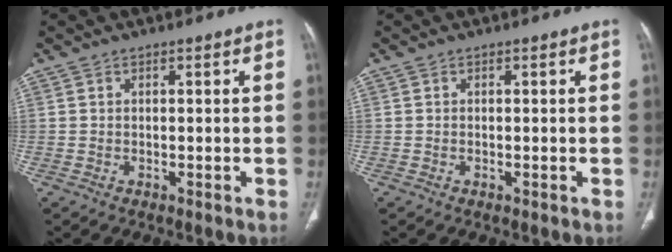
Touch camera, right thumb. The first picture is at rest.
{"total": 0.0}